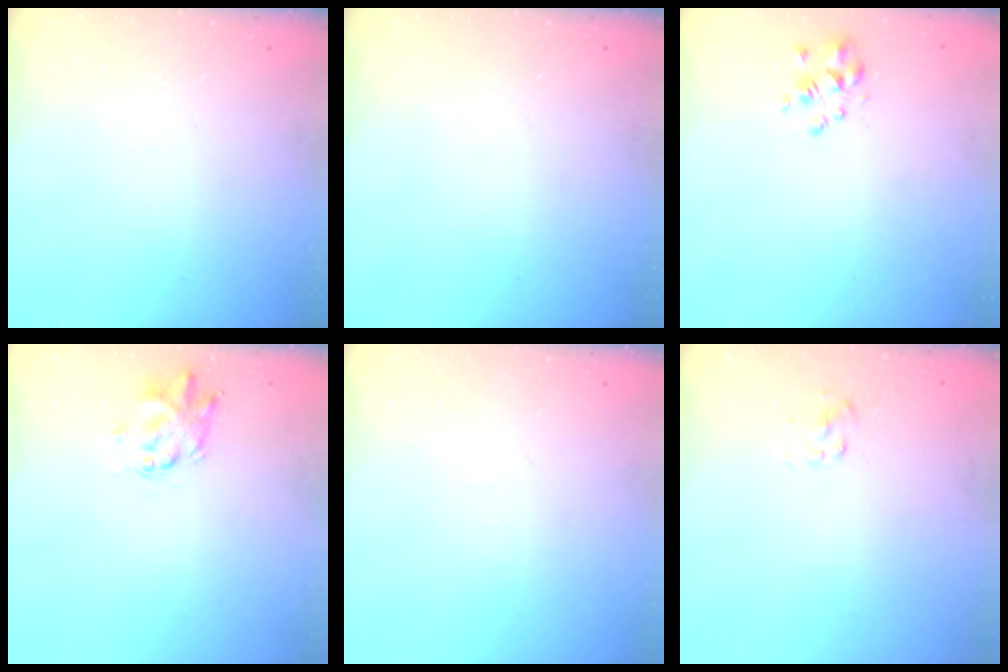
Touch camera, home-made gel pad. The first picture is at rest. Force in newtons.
{"total": 0.0}
{"total": 2.5, "press": 2.4, "slide": 0.8}
{"total": 2.2, "press": 2.2, "slide": 0.1}
{"total": 0.0}
{"total": 2.6, "press": 2.4, "slide": 0.9}